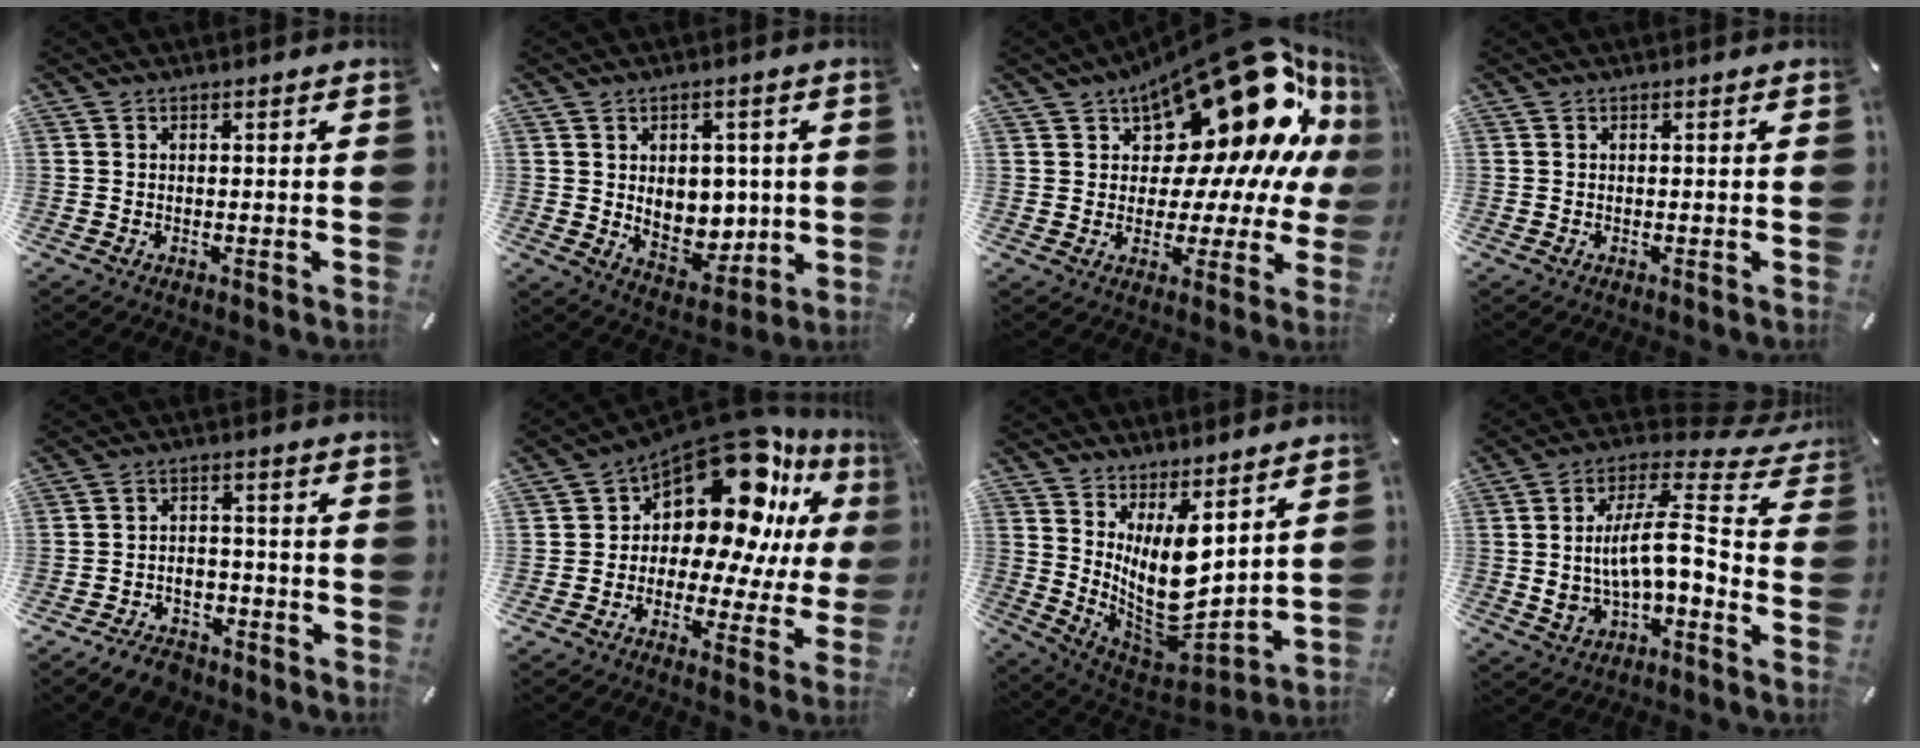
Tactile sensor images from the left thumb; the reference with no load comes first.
{"total": 9.0, "force": [0.7, 7.1, 5.5], "torque": [-0.054, -0.009, 0.017]}
{"total": 22.5, "force": [13.0, 11.4, 14.4], "torque": [-0.179, -0.116, 0.214]}
{"total": 0.0}
{"total": 6.1, "force": [-4.9, 3.3, 1.7], "torque": [-0.015, 0.035, -0.088]}
{"total": 18.3, "force": [10.0, 9.8, 11.7], "torque": [-0.196, -0.090, 0.169]}
{"total": 12.0, "force": [4.9, 5.6, 9.4], "torque": [-0.177, -0.071, 0.097]}
{"total": 13.1, "force": [0.3, 6.8, 11.2], "torque": [-0.201, -0.012, 0.004]}